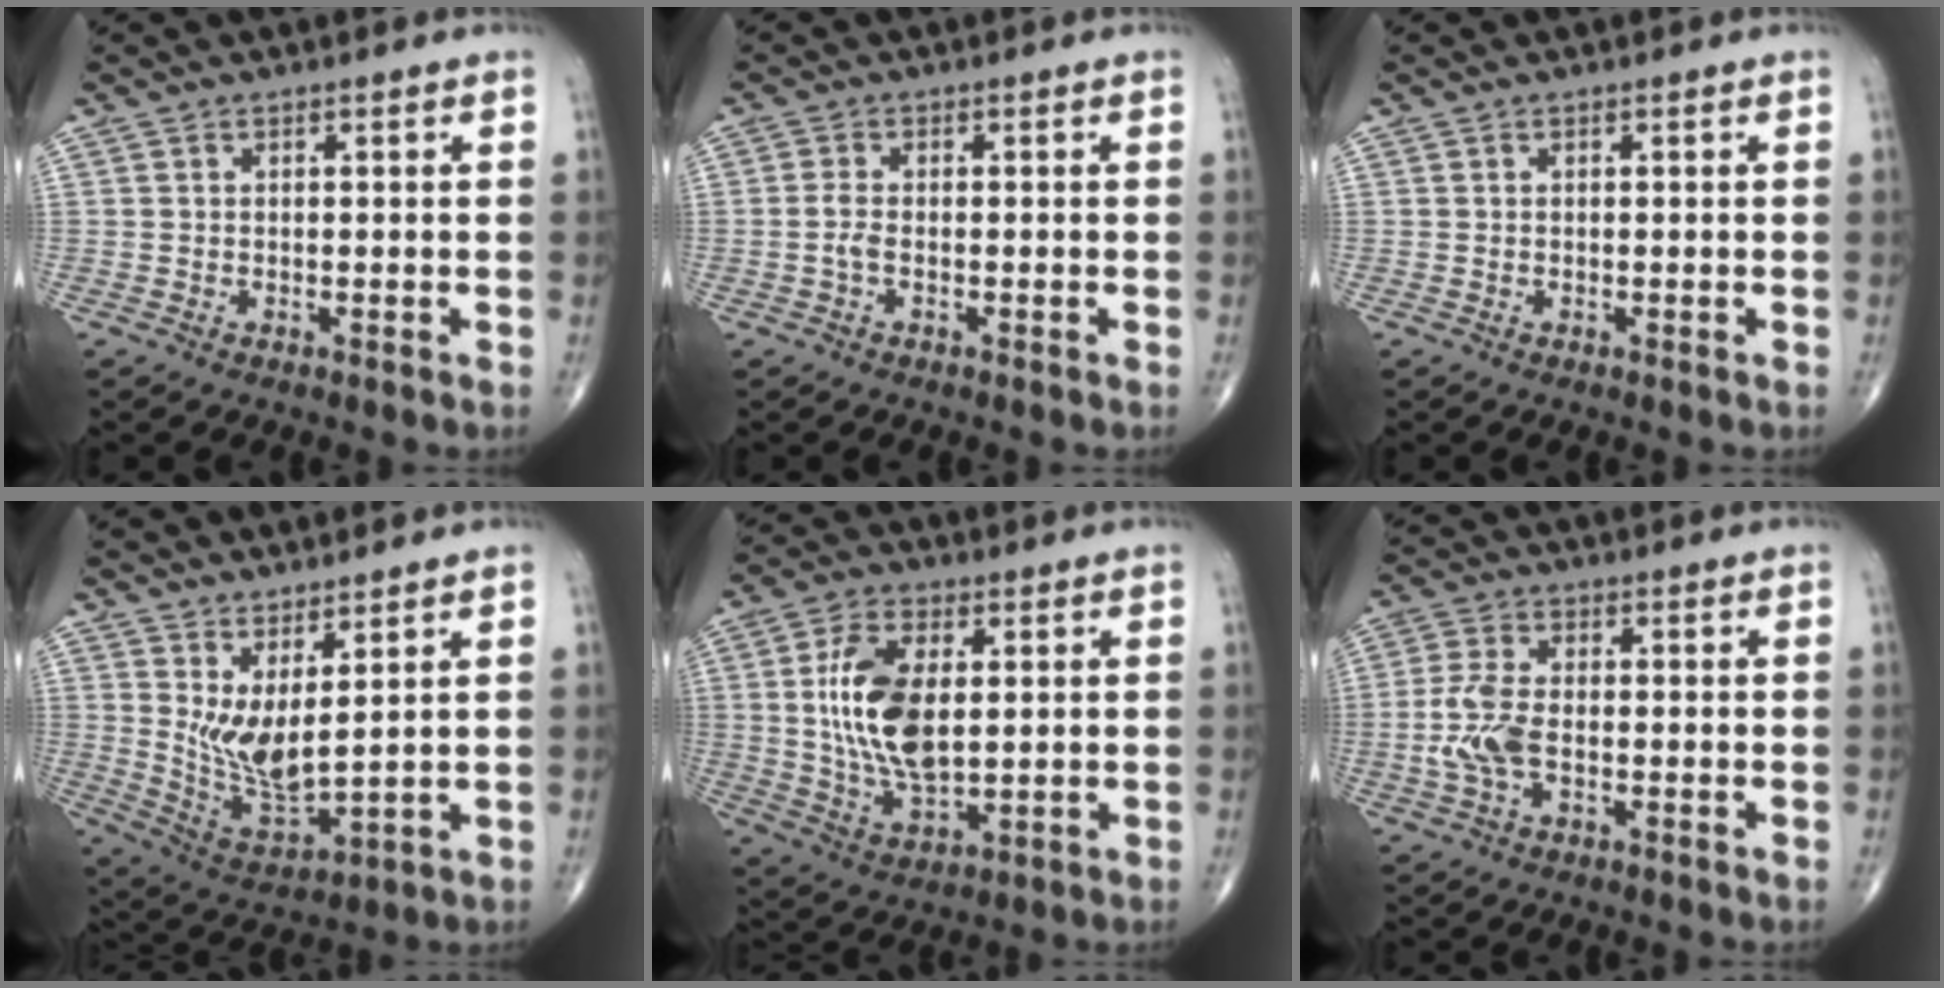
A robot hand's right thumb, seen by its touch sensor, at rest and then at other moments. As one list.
[{"total": 1.9, "force": [-0.5, 0.8, 1.6], "torque": [-0.039, 0.003, -0.014]}, {"total": 0.0}, {"total": 9.2, "force": [3.3, 2.9, 8.0], "torque": [-0.156, -0.049, 0.078]}, {"total": 13.9, "force": [1.8, 7.3, 11.7], "torque": [-0.222, -0.009, 0.038]}, {"total": 7.1, "force": [-1.4, 3.6, 6.0], "torque": [-0.146, 0.011, -0.030]}]